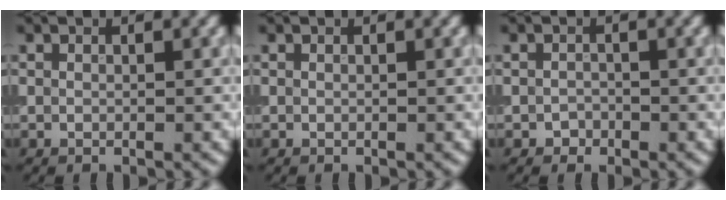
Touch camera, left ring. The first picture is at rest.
{"total": 0.0}
{"total": 0.8, "force": [-0.6, 0.4, -0.2], "torque": [0.007, 0.000, -0.010]}